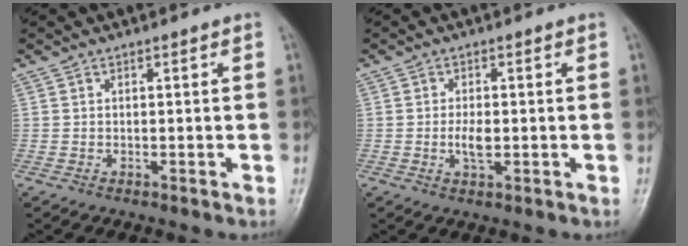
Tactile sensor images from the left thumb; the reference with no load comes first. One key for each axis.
{"total": 3.2, "fx": -0.4, "fy": 1.5, "fz": 2.8, "tx": -0.054, "ty": -0.003, "tz": -0.008}